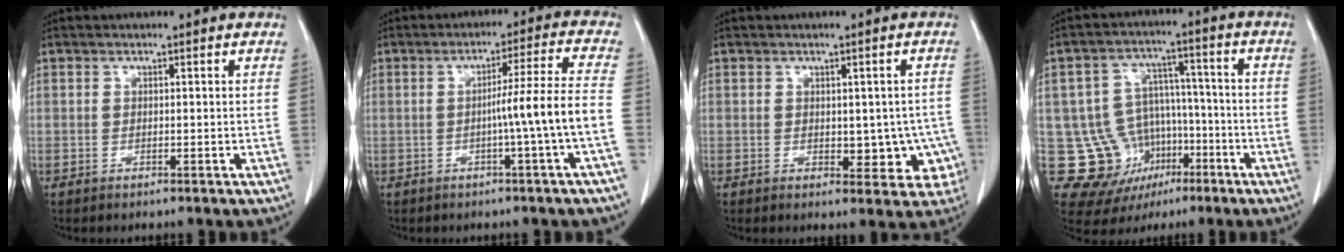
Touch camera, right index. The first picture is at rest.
{"total": 8.0, "force": [-2.1, -2.1, 7.5], "torque": [-0.112, 0.008, -0.030]}
{"total": 6.6, "force": [-0.8, 4.0, 5.2], "torque": [-0.033, 0.010, -0.002]}
{"total": 13.3, "force": [-4.3, 11.9, 4.1], "torque": [-0.081, 0.049, -0.048]}